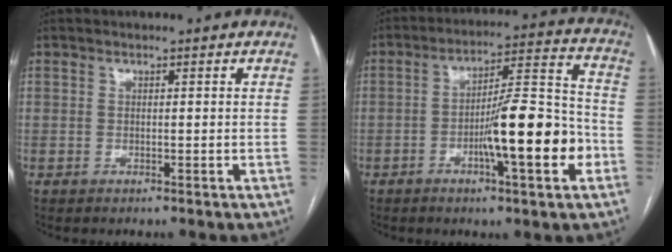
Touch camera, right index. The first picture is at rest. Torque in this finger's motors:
{"motor_torque": [2.14, 0.00, 1.04, 0.21]}